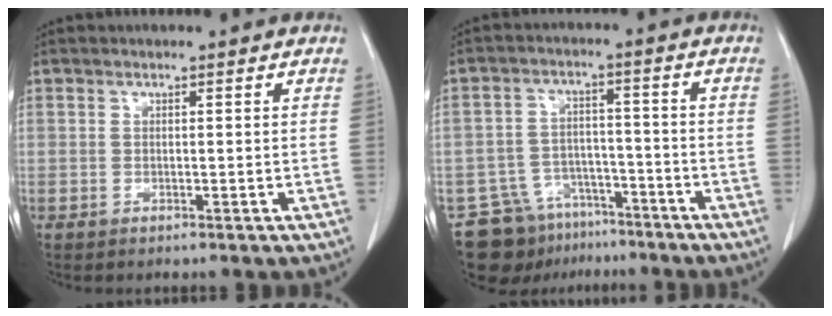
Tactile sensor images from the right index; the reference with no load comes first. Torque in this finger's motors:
{"motor_torque": [-0.05, -0.26, -0.63, -0.21]}